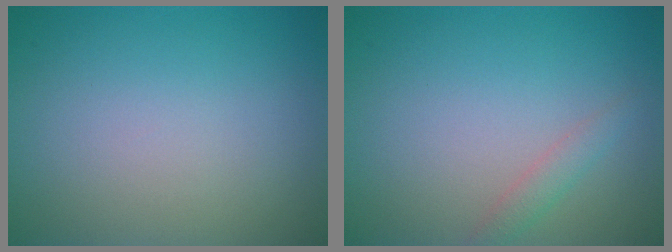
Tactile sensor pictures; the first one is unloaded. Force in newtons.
{"total": 1.3, "press": 1.3, "slide": 0.1}